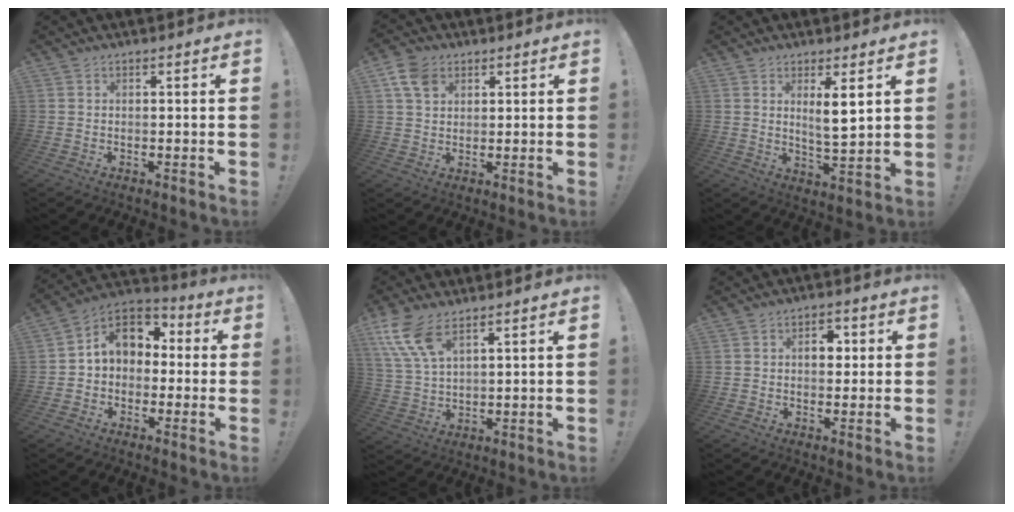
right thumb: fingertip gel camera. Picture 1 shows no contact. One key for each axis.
{"total": 7.5, "fx": 3.6, "fy": 5.2, "fz": 3.9, "tx": -0.070, "ty": -0.003, "tz": 0.072}
{"total": 6.8, "fx": 3.2, "fy": 0.9, "fz": 6.0, "tx": -0.091, "ty": -0.018, "tz": 0.048}
{"total": 10.1, "fx": 1.8, "fy": 8.3, "fz": 5.5, "tx": -0.079, "ty": 0.006, "tz": 0.040}
{"total": 10.2, "fx": 6.5, "fy": 3.9, "fz": 6.8, "tx": -0.149, "ty": -0.020, "tz": 0.126}
{"total": 5.4, "fx": 0.7, "fy": 3.7, "fz": 3.9, "tx": -0.039, "ty": 0.002, "tz": 0.004}